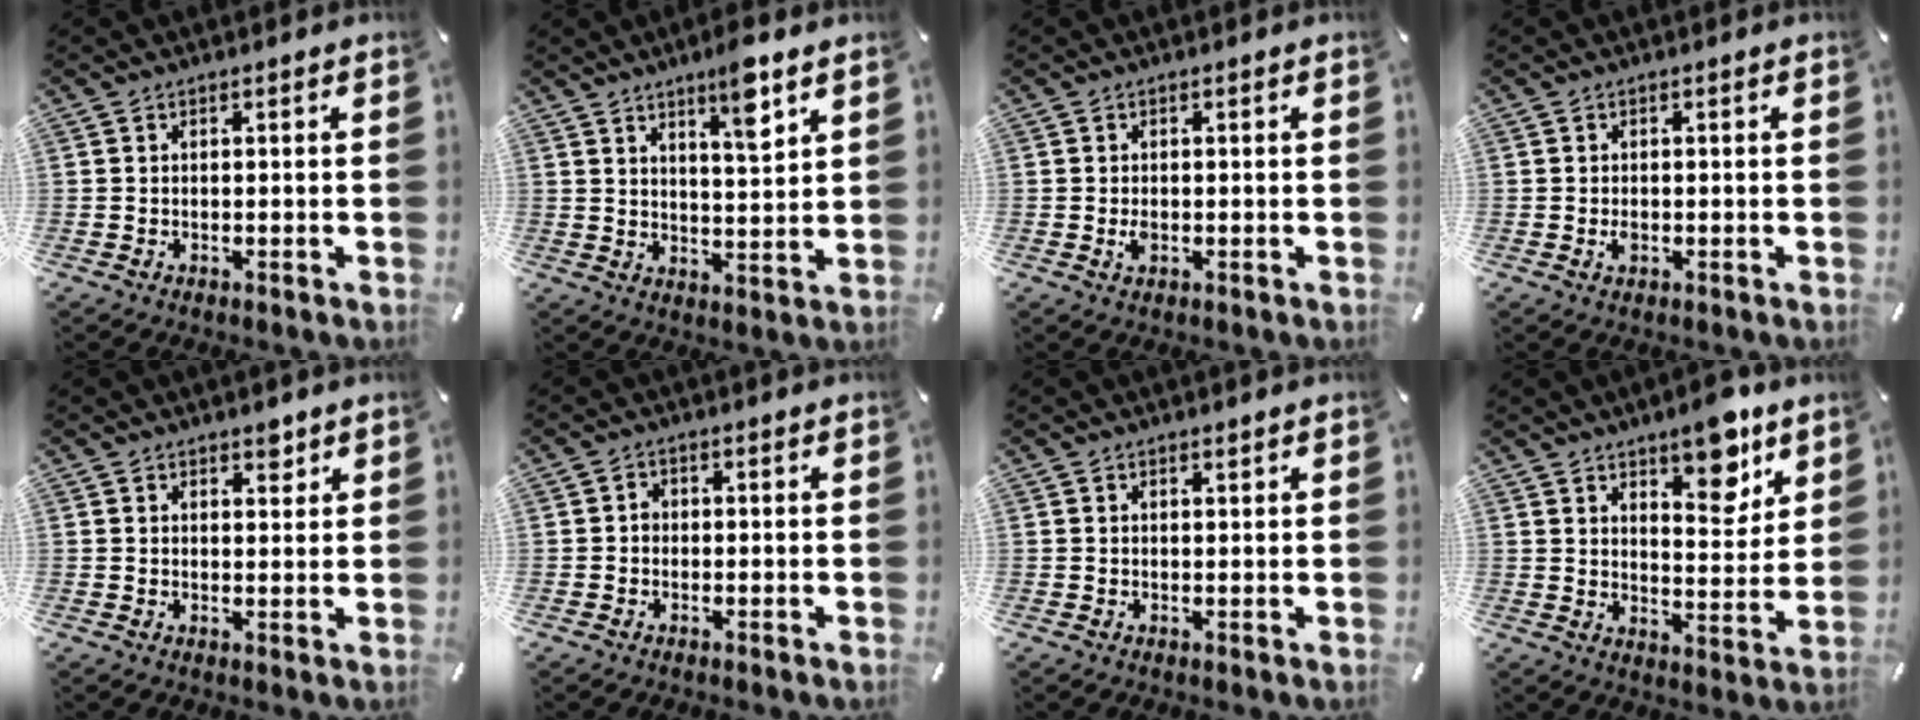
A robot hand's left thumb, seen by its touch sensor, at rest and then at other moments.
{"total": 8.0, "force": [5.8, 1.4, 5.2], "torque": [-0.071, -0.039, 0.093]}
{"total": 1.4, "force": [-0.1, 0.8, 1.2], "torque": [-0.024, 0.000, -0.002]}
{"total": 1.1, "force": [-0.2, 0.6, 0.9], "torque": [-0.017, 0.001, -0.004]}
{"total": 2.7, "force": [2.0, 1.5, 0.9], "torque": [0.009, -0.014, 0.031]}
{"total": 1.3, "force": [-0.3, 1.1, 0.6], "torque": [-0.013, 0.006, -0.008]}
{"total": 0.6, "force": [0.6, 0.2, 0.2], "torque": [-0.005, -0.001, 0.012]}
{"total": 10.9, "force": [7.8, 4.6, 6.1], "torque": [-0.071, -0.050, 0.130]}